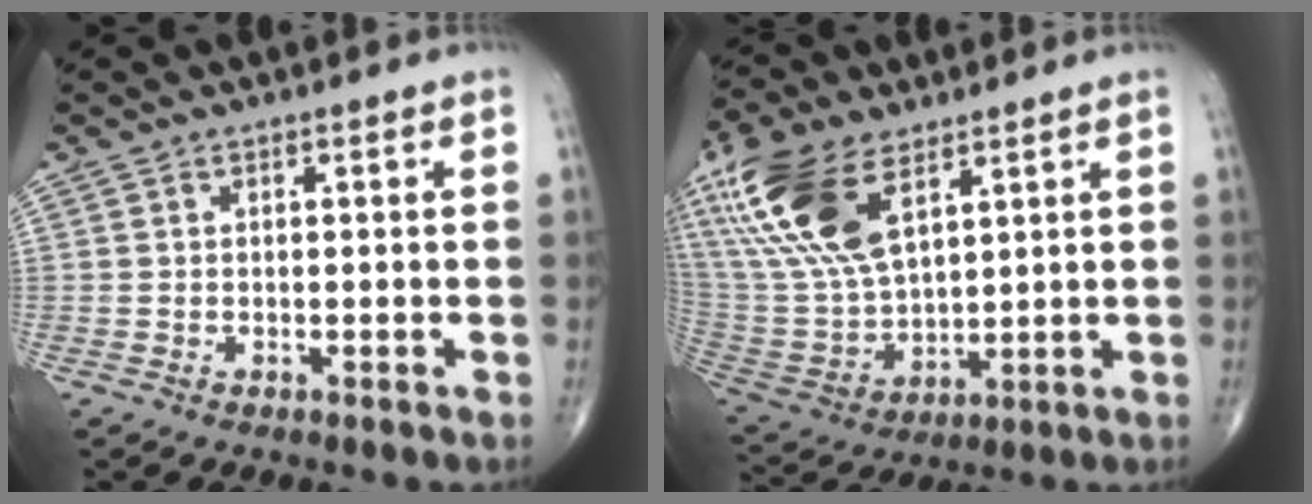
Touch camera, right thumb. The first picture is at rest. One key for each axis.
{"total": 18.9, "fx": 9.7, "fy": 9.0, "fz": 13.6, "tx": -0.291, "ty": -0.026, "tz": 0.198}